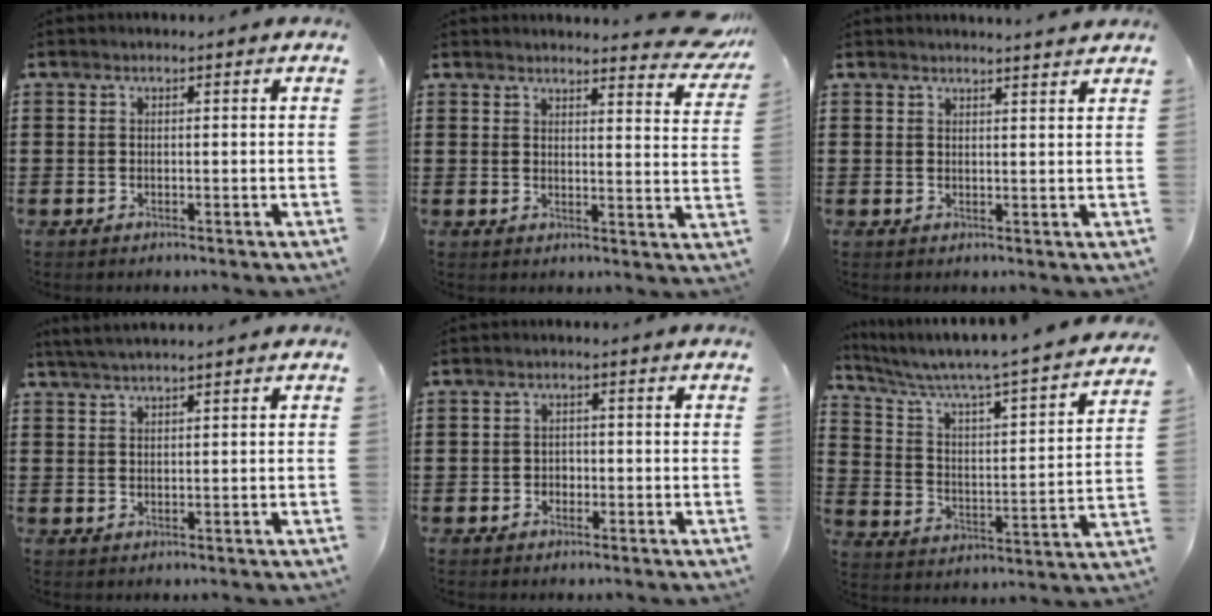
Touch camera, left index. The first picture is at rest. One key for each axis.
{"total": 4.7, "fx": 4.3, "fy": 0.0, "fz": 1.8, "tx": -0.035, "ty": -0.021, "tz": 0.076}
{"total": 2.1, "fx": 2.0, "fy": -0.3, "fz": 0.4, "tx": -0.013, "ty": -0.005, "tz": 0.039}
{"total": 2.0, "fx": 1.8, "fy": -0.3, "fz": 0.8, "tx": -0.018, "ty": 0.000, "tz": 0.036}
{"total": 1.3, "fx": -0.5, "fy": 1.1, "fz": 0.4, "tx": -0.013, "ty": 0.001, "tz": -0.012}
{"total": 4.7, "fx": 3.9, "fy": 0.2, "fz": 2.6, "tx": -0.073, "ty": -0.043, "tz": 0.055}